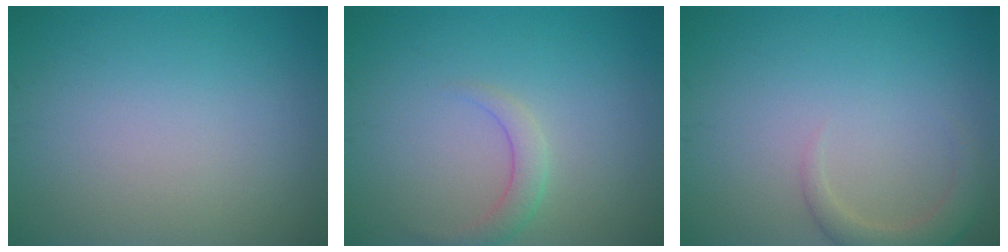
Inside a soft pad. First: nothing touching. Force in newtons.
{"total": 1.8, "press": 1.8, "slide": 0.1}
{"total": 2.4, "press": 2.4, "slide": 0.3}